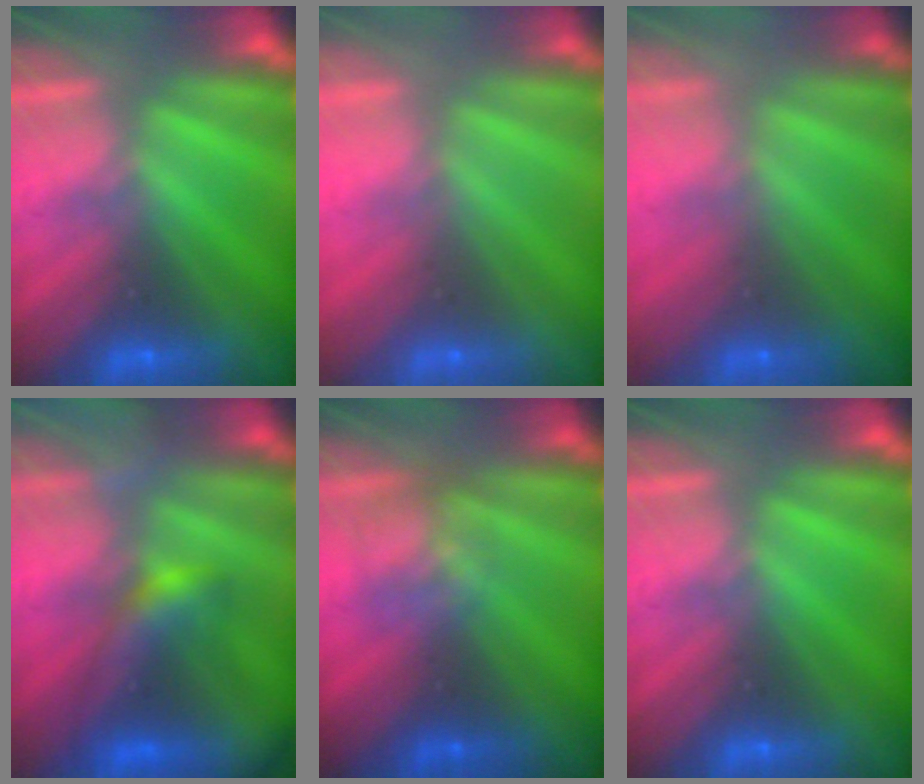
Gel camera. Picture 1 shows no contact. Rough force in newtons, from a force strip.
{"total": 2.9}
{"total": 6.1}
{"total": 8.5}
{"total": 2.5}
{"total": 0.0}